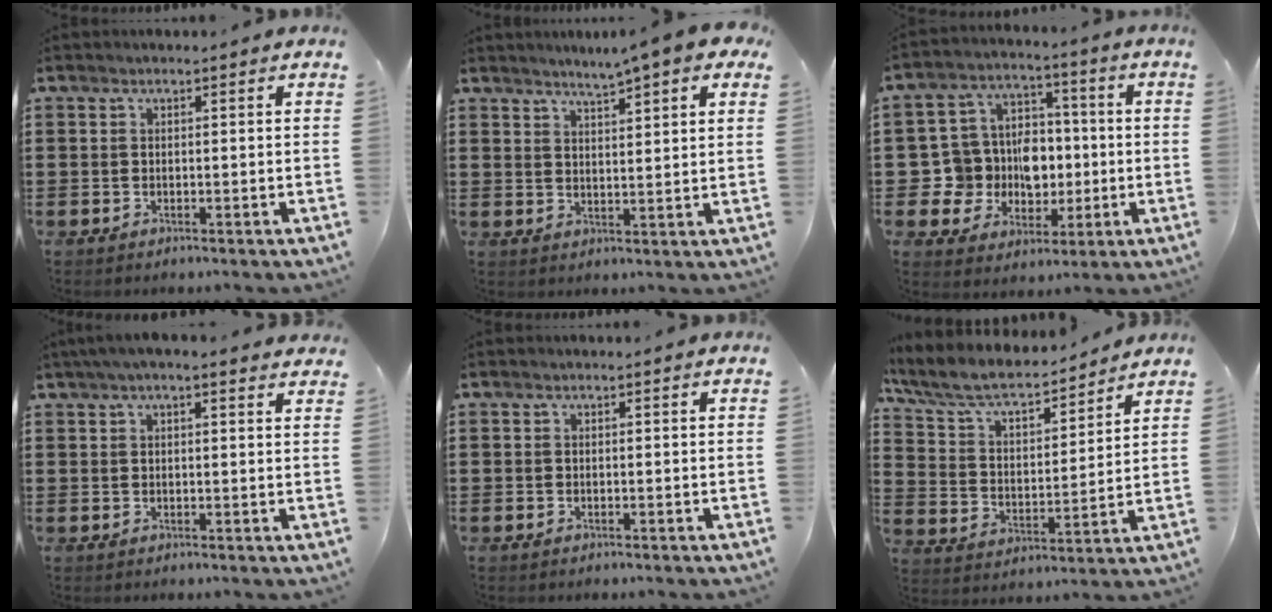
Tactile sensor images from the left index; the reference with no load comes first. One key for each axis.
{"total": 4.1, "fx": 3.6, "fy": 0.0, "fz": 2.0, "tx": -0.053, "ty": -0.010, "tz": 0.059}
{"total": 9.9, "fx": 0.2, "fy": 9.1, "fz": 3.8, "tx": -0.111, "ty": 0.004, "tz": 0.015}
{"total": 2.9, "fx": 2.3, "fy": 0.4, "fz": 1.8, "tx": -0.041, "ty": 0.006, "tz": 0.041}
{"total": 0.0}
{"total": 7.2, "fx": 6.3, "fy": 1.7, "fz": 3.2, "tx": -0.090, "ty": -0.037, "tz": 0.105}